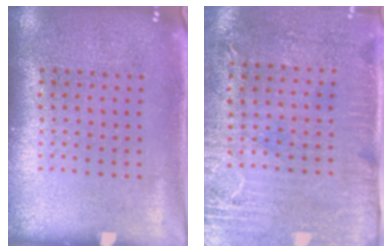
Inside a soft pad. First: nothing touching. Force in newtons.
{"total": 2.9, "press": 2.4, "slide": 1.6}